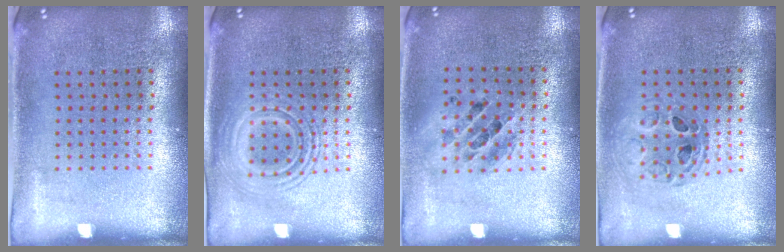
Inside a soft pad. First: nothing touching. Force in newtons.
{"total": 2.6, "press": 2.6, "slide": 0.5}
{"total": 1.3, "press": 1.2, "slide": 0.5}
{"total": 0.8, "press": 0.8, "slide": 0.1}